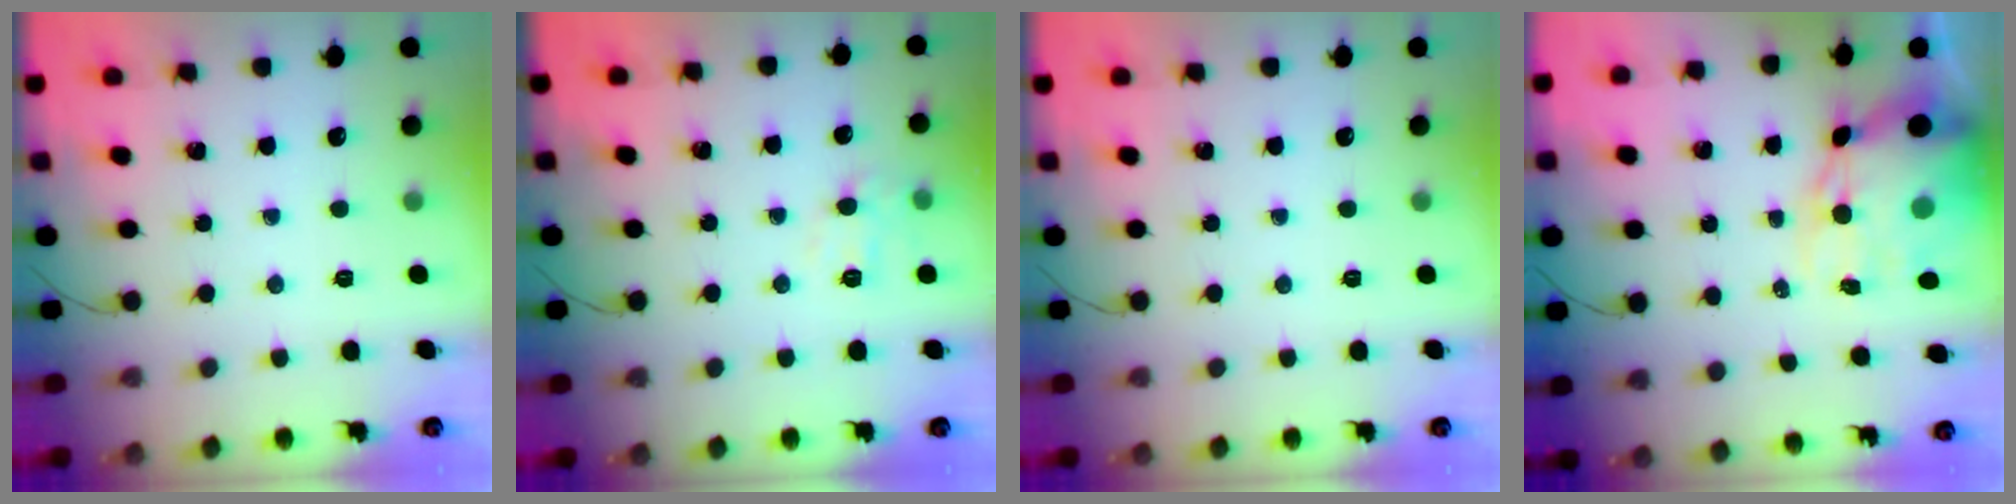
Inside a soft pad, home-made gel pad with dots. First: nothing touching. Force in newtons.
{"total": 7.7, "press": 7.5, "slide": 1.4}
{"total": 0.0}
{"total": 15.9, "press": 15.4, "slide": 3.8}